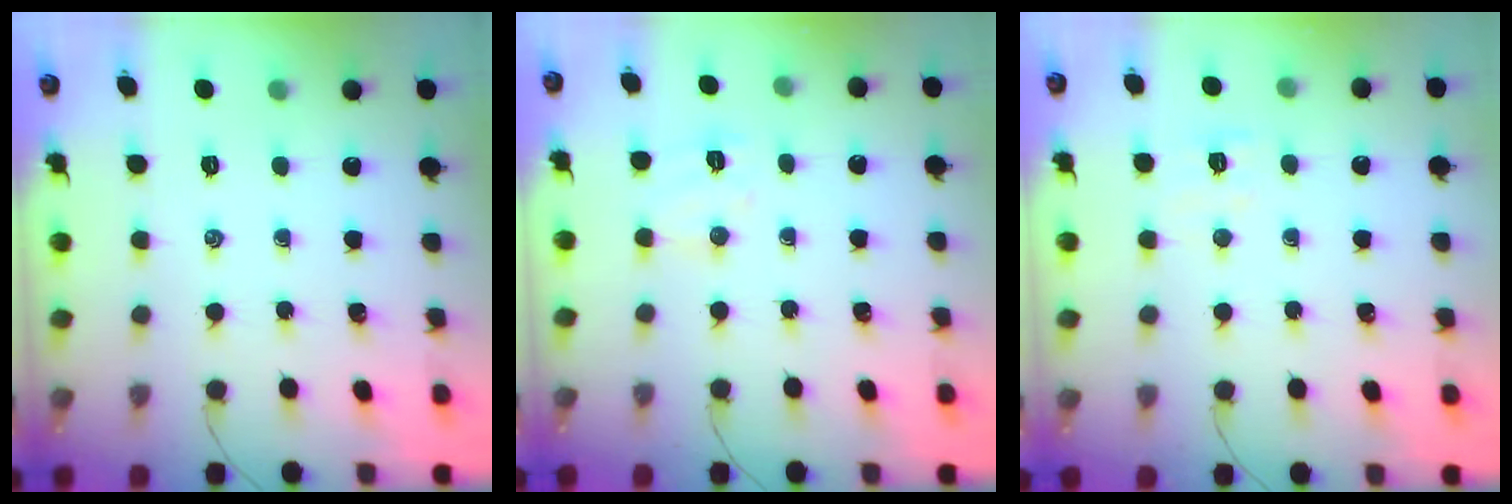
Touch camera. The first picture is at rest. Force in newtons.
{"total": 6.3, "press": 6.2, "slide": 1.1}
{"total": 5.7, "press": 5.6, "slide": 1.3}